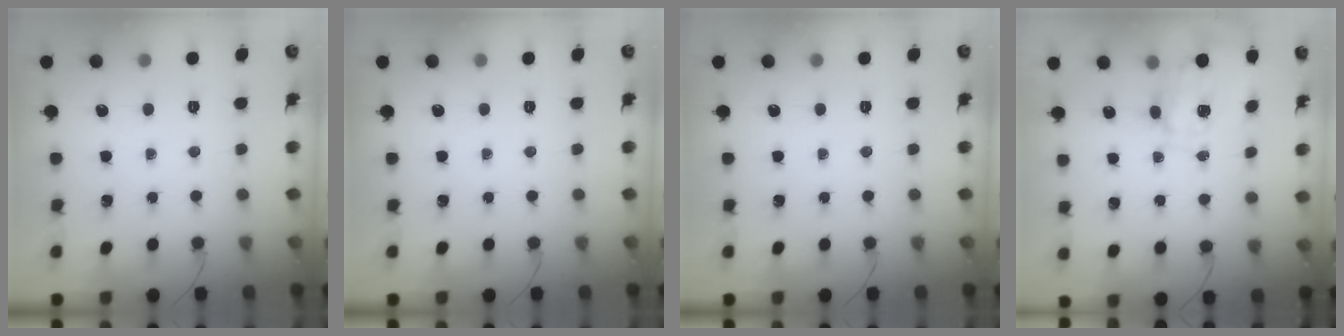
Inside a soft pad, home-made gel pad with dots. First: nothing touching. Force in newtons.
{"total": 0.0}
{"total": 0.0}
{"total": 8.5, "press": 8.4, "slide": 1.4}